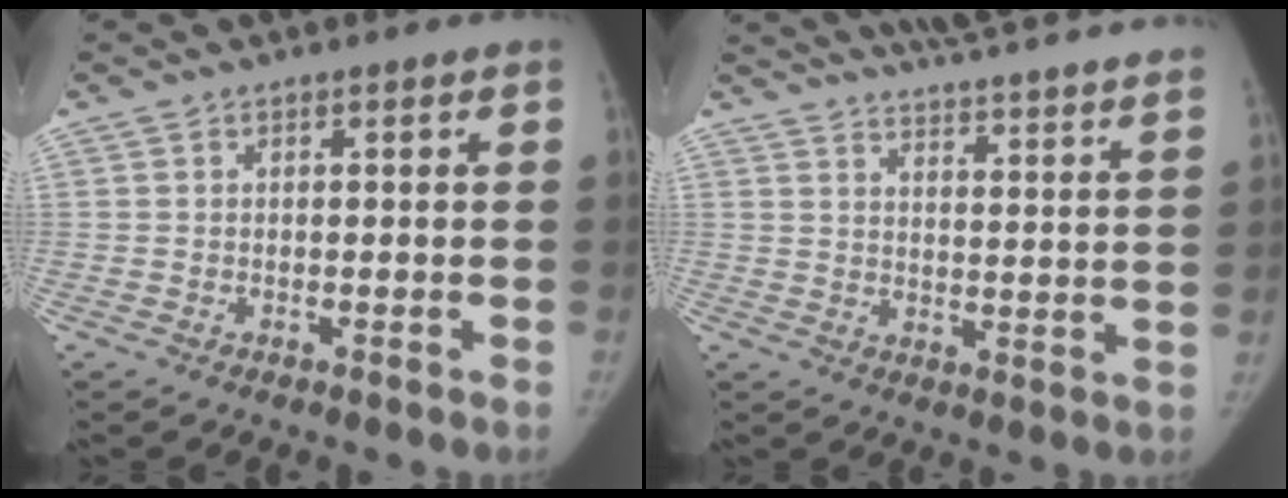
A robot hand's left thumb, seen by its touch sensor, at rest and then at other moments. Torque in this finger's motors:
{"motor_torque": [2.38, -2.63, 1.30, -1.47, 0.00]}